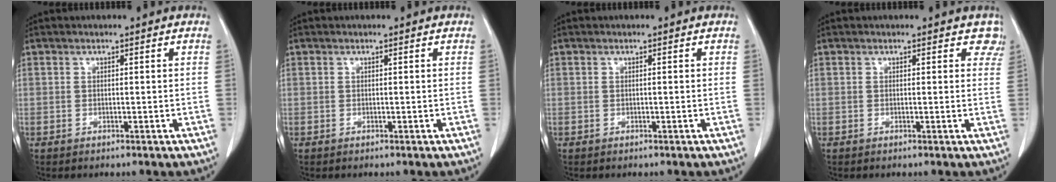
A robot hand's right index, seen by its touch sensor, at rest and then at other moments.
{"total": 0.0}
{"total": 0.0}
{"total": 2.5, "force": [2.0, 1.4, 0.2], "torque": [0.020, -0.004, 0.001]}